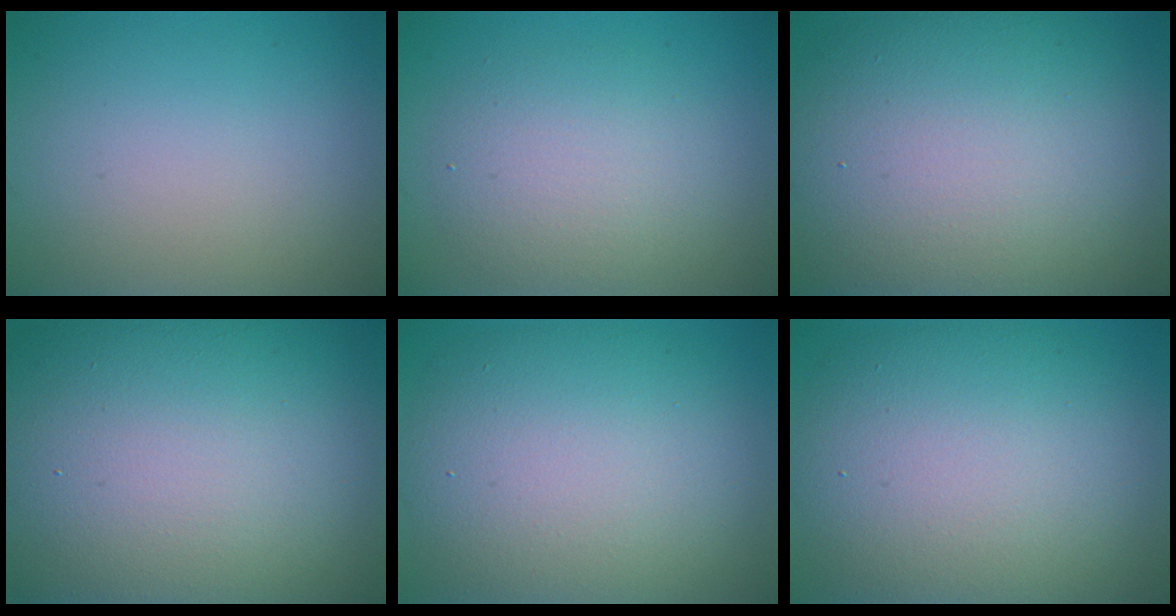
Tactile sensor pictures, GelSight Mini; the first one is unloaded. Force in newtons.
{"total": 4.2, "press": 4.2, "slide": 0.0}
{"total": 14.5, "press": 14.5, "slide": 1.0}
{"total": 20.5, "press": 20.5, "slide": 1.3}
{"total": 11.4, "press": 11.4, "slide": 0.6}
{"total": 11.6, "press": 11.6, "slide": 0.6}